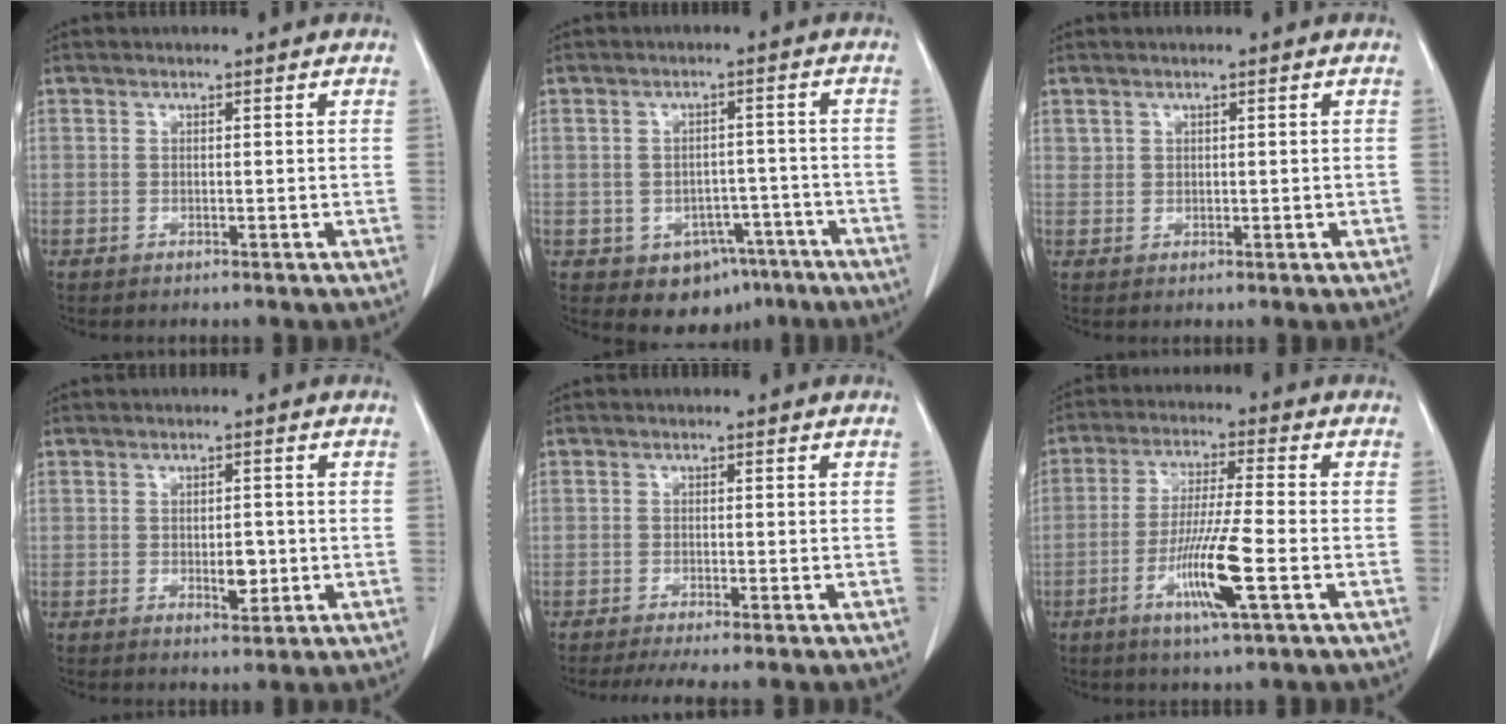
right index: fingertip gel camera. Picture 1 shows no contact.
{"total": 6.9, "force": [-3.8, 5.1, 2.7], "torque": [-0.021, 0.013, -0.043]}
{"total": 1.0, "force": [0.6, 0.7, 0.2], "torque": [-0.002, 0.005, 0.016]}
{"total": 3.1, "force": [-0.6, 1.5, 2.6], "torque": [-0.035, 0.000, -0.004]}
{"total": 4.5, "force": [-3.7, -0.1, 2.6], "torque": [-0.037, -0.011, -0.059]}
{"total": 9.1, "force": [-3.2, -0.3, 8.5], "torque": [-0.161, -0.015, -0.062]}